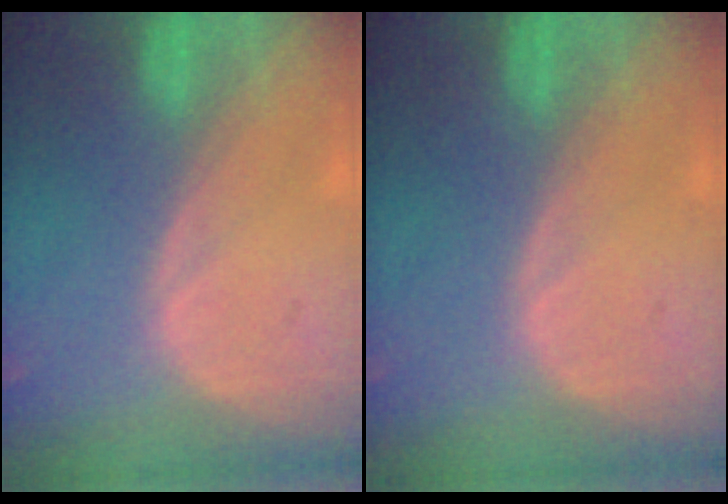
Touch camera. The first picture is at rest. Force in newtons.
{"total": 0.0}